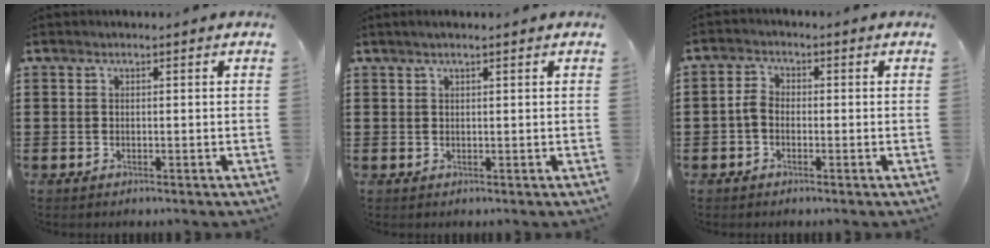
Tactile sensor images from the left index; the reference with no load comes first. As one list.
[{"total": 1.0, "force": [0.6, 0.0, 0.8], "torque": [-0.014, 0.001, 0.012]}, {"total": 2.6, "force": [-1.0, 1.7, 1.7], "torque": [-0.046, 0.002, -0.023]}]